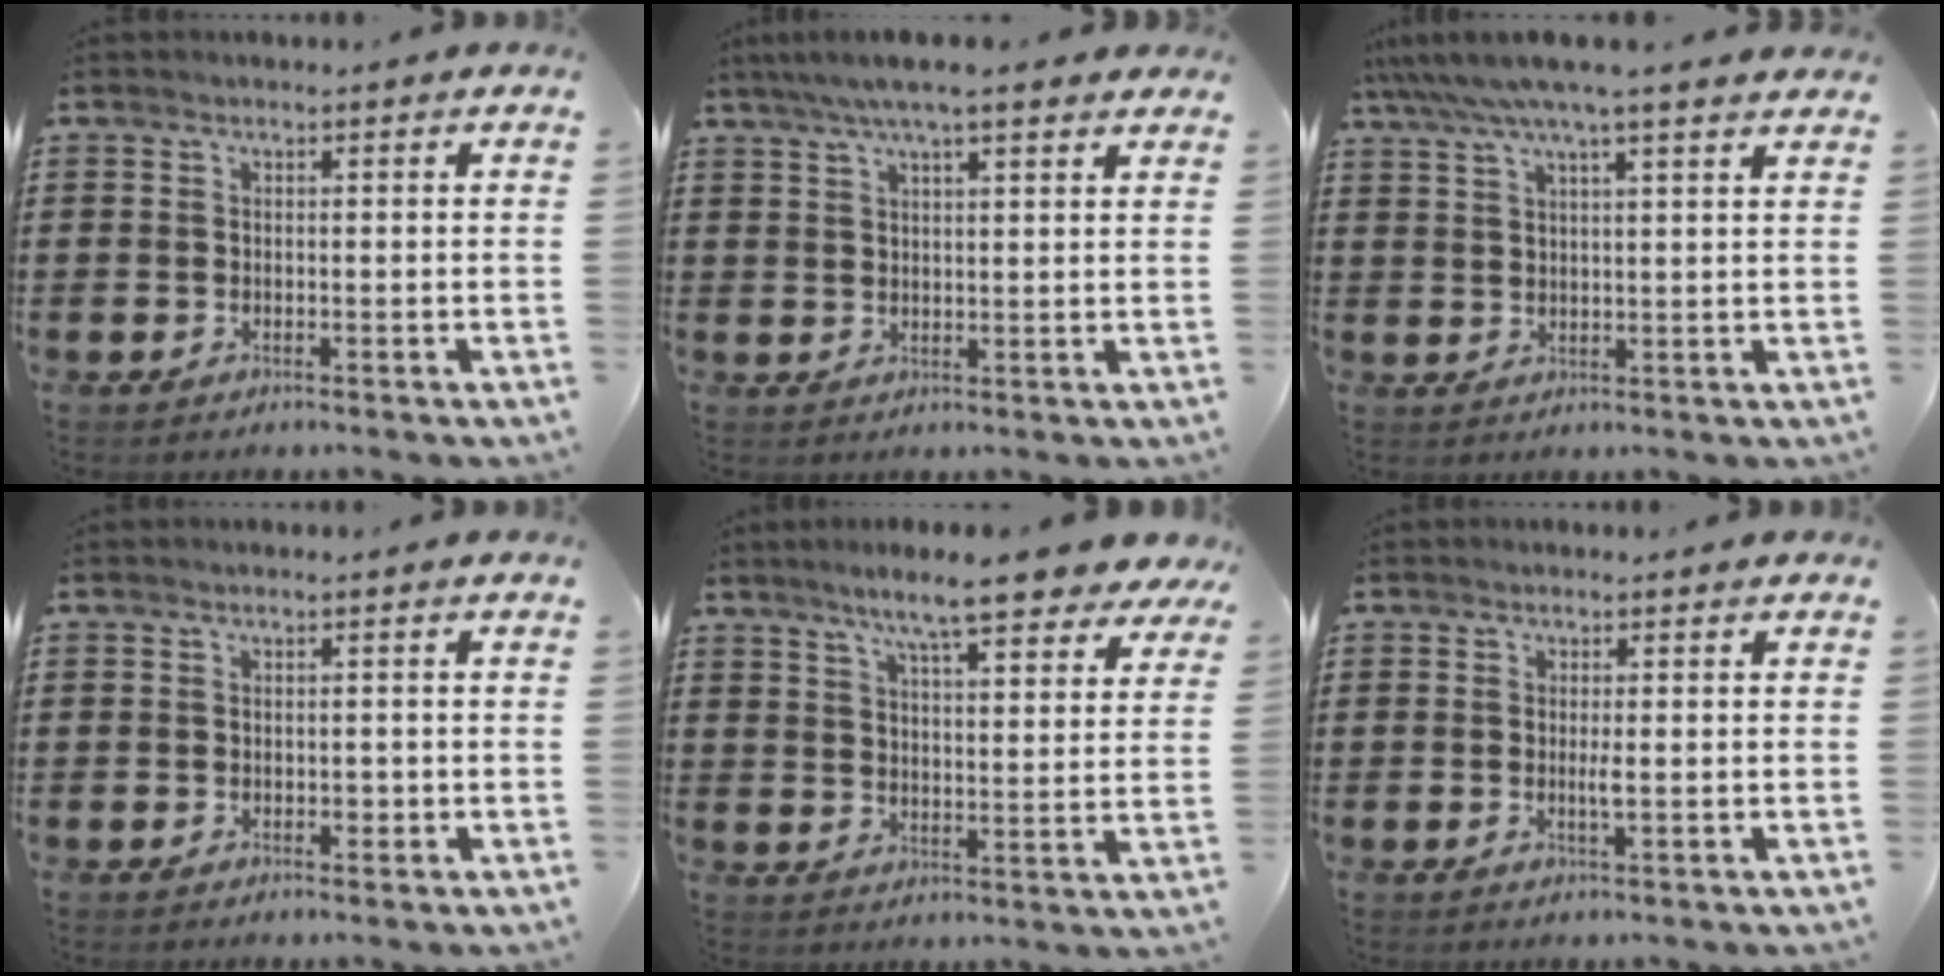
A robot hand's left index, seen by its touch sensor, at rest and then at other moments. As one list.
[{"total": 5.6, "force": [4.3, 0.5, 3.5], "torque": [-0.077, -0.004, 0.077]}, {"total": 6.3, "force": [5.2, -0.1, 3.6], "torque": [-0.085, -0.017, 0.089]}, {"total": 1.0, "force": [-0.1, 0.7, 0.7], "torque": [-0.014, 0.003, -0.002]}, {"total": 9.2, "force": [7.5, 0.6, 5.3], "torque": [-0.109, -0.027, 0.128]}, {"total": 1.6, "force": [-0.1, 0.1, 1.6], "torque": [-0.030, -0.003, -0.001]}]